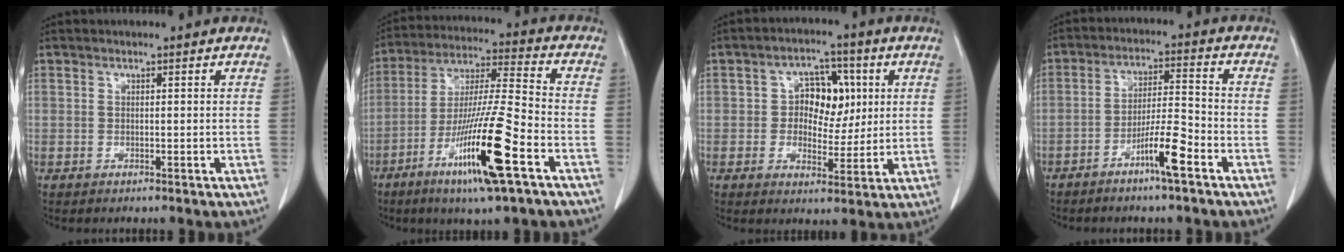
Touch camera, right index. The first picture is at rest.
{"total": 16.7, "force": [-7.7, 0.3, 14.8], "torque": [-0.288, -0.025, -0.137]}
{"total": 8.1, "force": [1.6, 6.0, 5.2], "torque": [-0.066, 0.021, 0.030]}
{"total": 7.2, "force": [-4.1, 0.2, 5.9], "torque": [-0.105, 0.003, -0.074]}